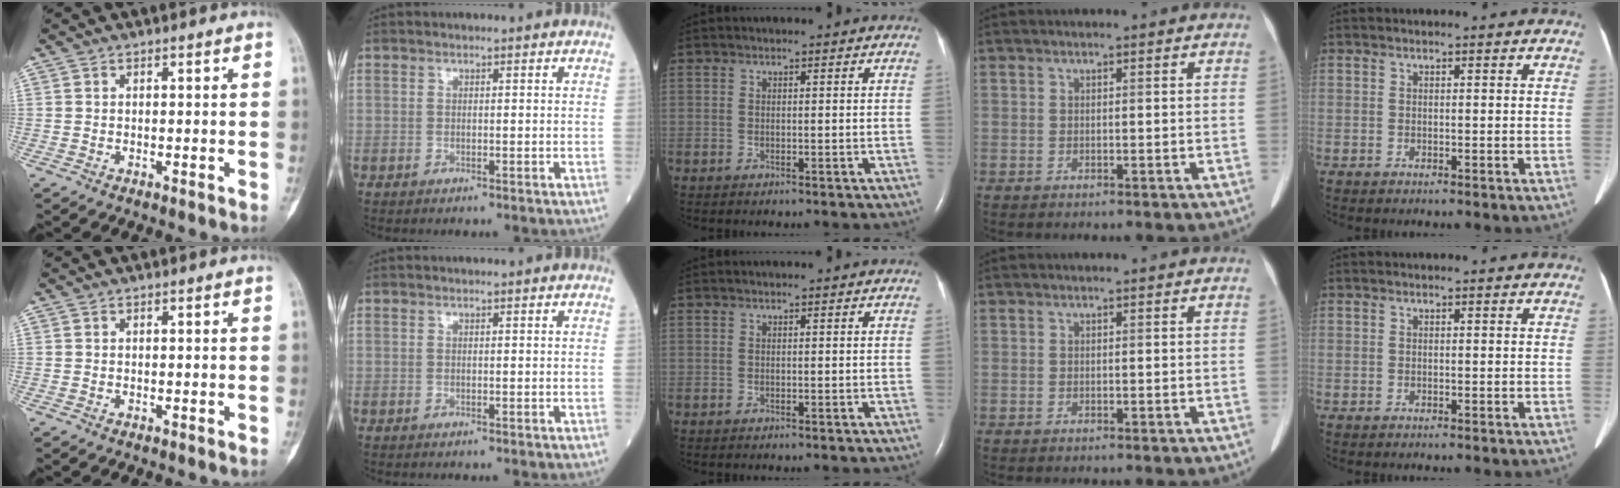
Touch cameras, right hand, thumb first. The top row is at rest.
{}